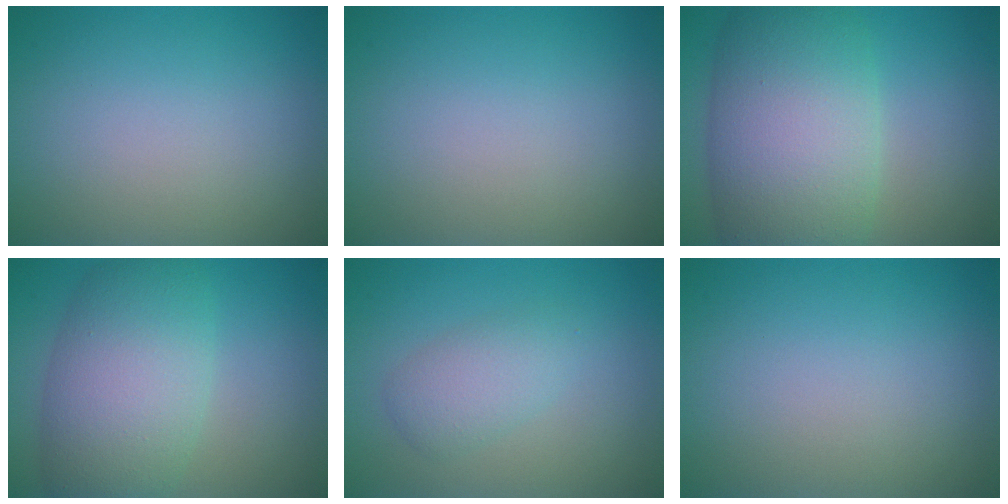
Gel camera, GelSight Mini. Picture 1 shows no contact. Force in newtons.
{"total": 0.0}
{"total": 11.5, "press": 11.5, "slide": 0.5}
{"total": 8.1, "press": 8.1, "slide": 0.5}
{"total": 2.7, "press": 2.7, "slide": 0.1}
{"total": 0.0}